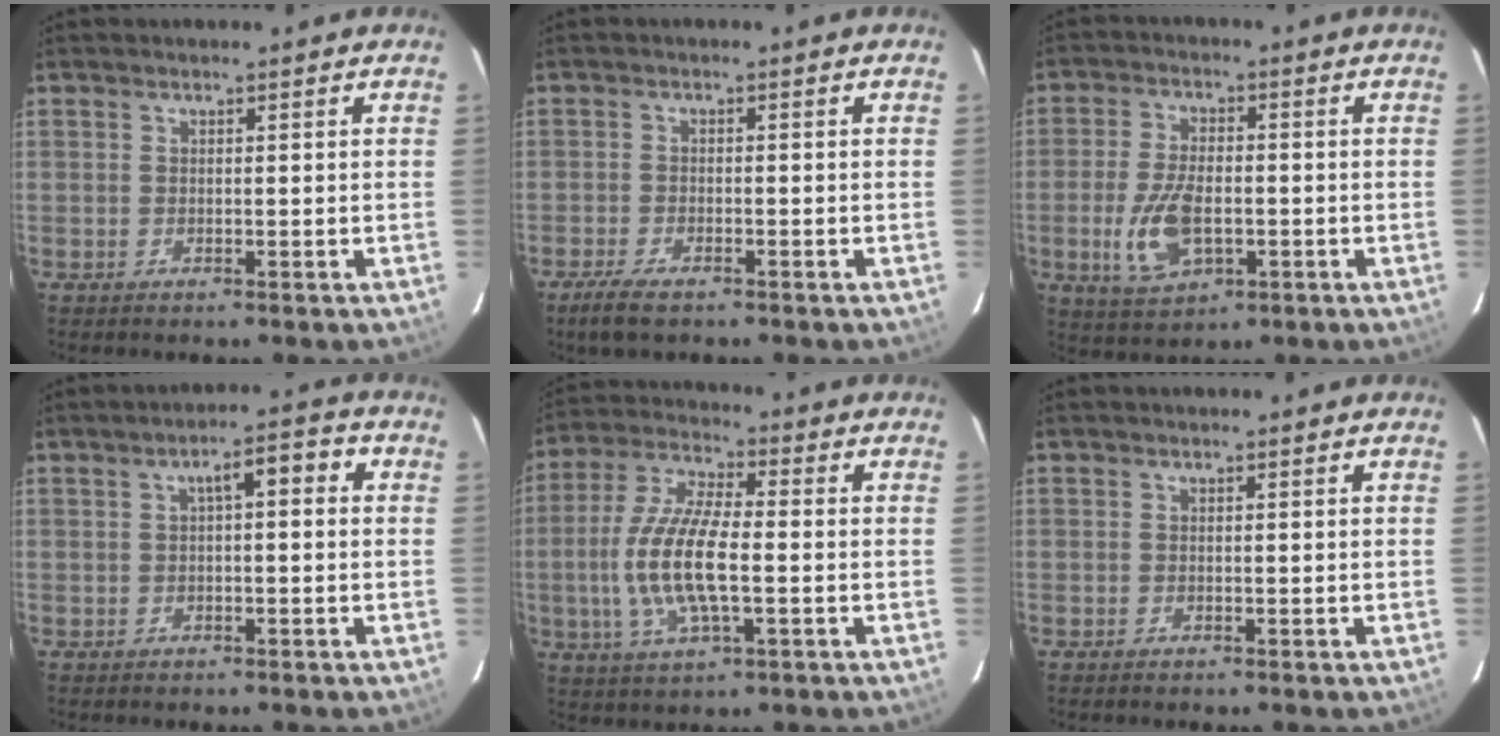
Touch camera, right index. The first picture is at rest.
{"total": 4.8, "force": [-3.7, 1.4, 2.7], "torque": [-0.074, -0.010, -0.069]}
{"total": 10.1, "force": [-2.4, 5.3, 8.2], "torque": [-0.176, -0.007, -0.039]}
{"total": 4.6, "force": [0.4, 1.5, 4.3], "torque": [-0.066, 0.024, 0.012]}
{"total": 13.9, "force": [-2.0, 4.6, 12.9], "torque": [-0.271, 0.000, -0.040]}
{"total": 0.0}